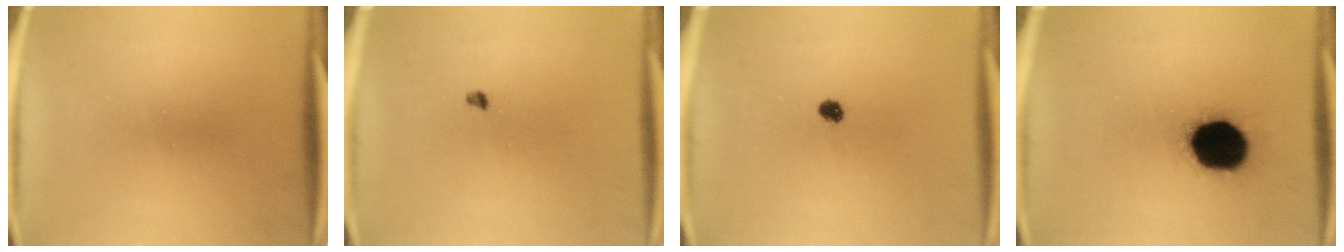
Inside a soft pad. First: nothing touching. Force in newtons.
{"total": 1.1}
{"total": 1.9}
{"total": 19.4}